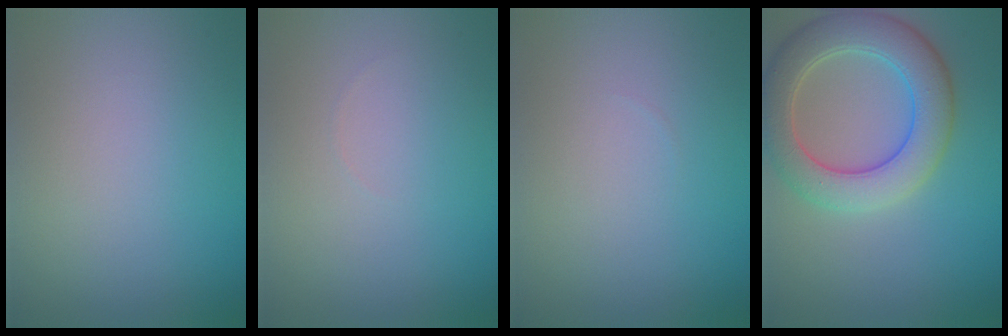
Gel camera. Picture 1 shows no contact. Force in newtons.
{"total": 0.0}
{"total": 0.0}
{"total": 7.0, "press": 7.0, "slide": 0.7}